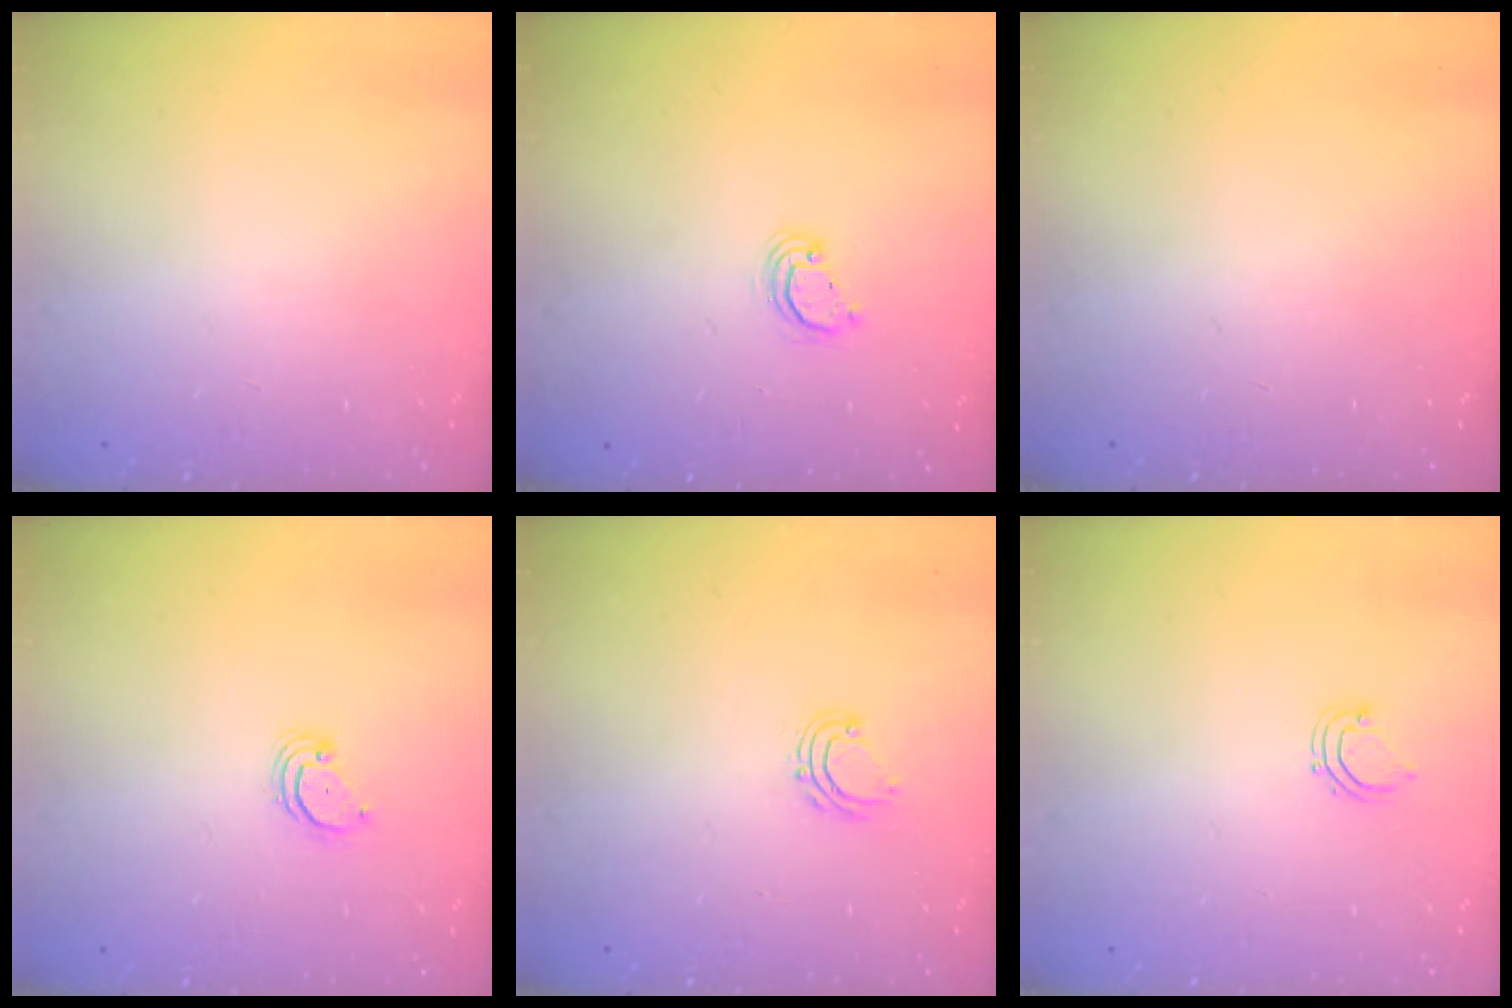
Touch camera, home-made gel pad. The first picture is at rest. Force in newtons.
{"total": 3.2, "press": 3.2, "slide": 0.2}
{"total": 0.0}
{"total": 2.2, "press": 2.2, "slide": 0.3}
{"total": 5.4, "press": 5.3, "slide": 0.7}
{"total": 3.9, "press": 3.8, "slide": 0.7}